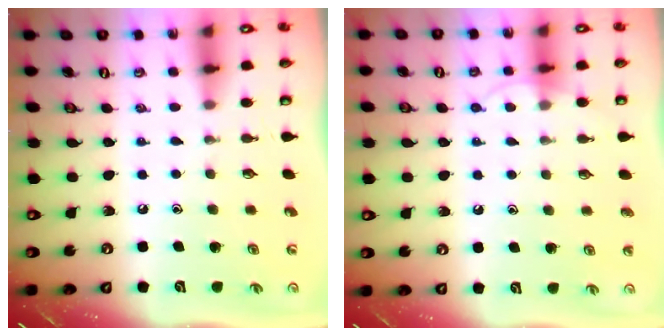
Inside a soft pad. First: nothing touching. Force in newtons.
{"total": 4.9, "press": 4.9, "slide": 0.4}